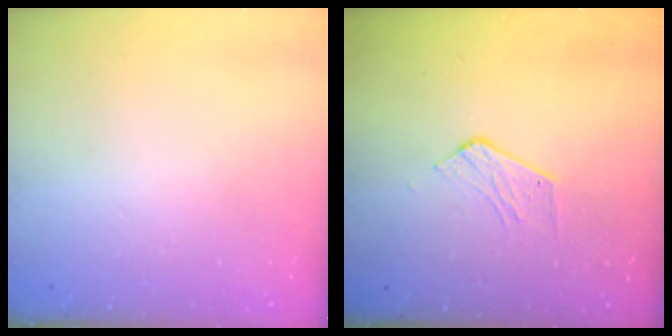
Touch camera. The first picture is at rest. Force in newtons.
{"total": 3.8, "press": 3.8, "slide": 0.3}